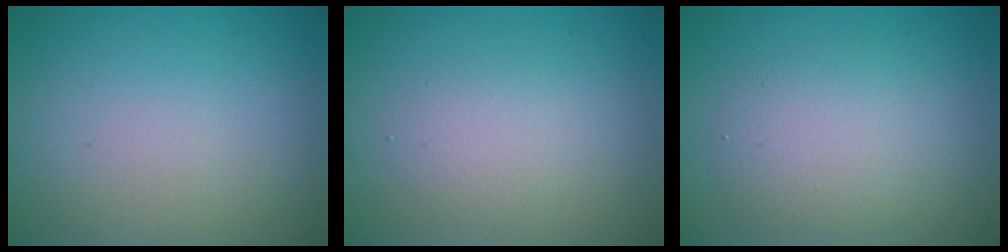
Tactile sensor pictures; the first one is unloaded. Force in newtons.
{"total": 2.1, "press": 2.1, "slide": 0.0}
{"total": 3.5, "press": 3.5, "slide": 0.1}